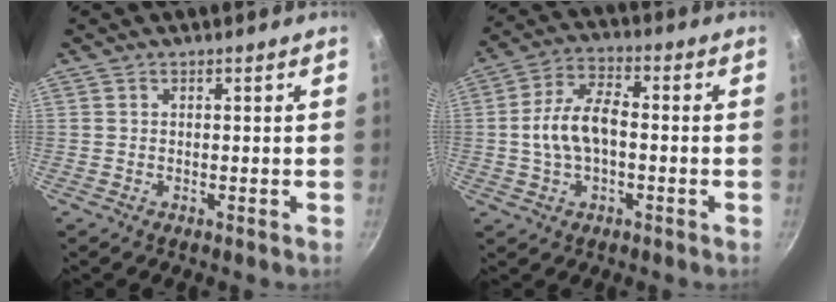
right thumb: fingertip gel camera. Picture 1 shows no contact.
{"total": 10.2, "force": [-0.8, 5.7, 8.4], "torque": [-0.143, 0.034, -0.022]}